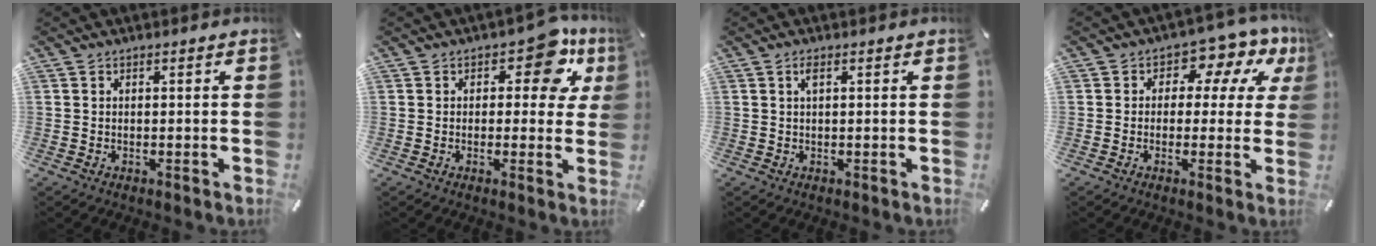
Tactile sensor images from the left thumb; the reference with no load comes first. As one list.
[{"total": 10.5, "force": [4.5, 5.6, 7.7], "torque": [-0.082, -0.019, 0.071]}, {"total": 1.5, "force": [0.5, 0.3, 1.4], "torque": [-0.029, 0.003, 0.007]}, {"total": 8.5, "force": [3.3, 5.6, 5.5], "torque": [-0.071, -0.020, 0.055]}]